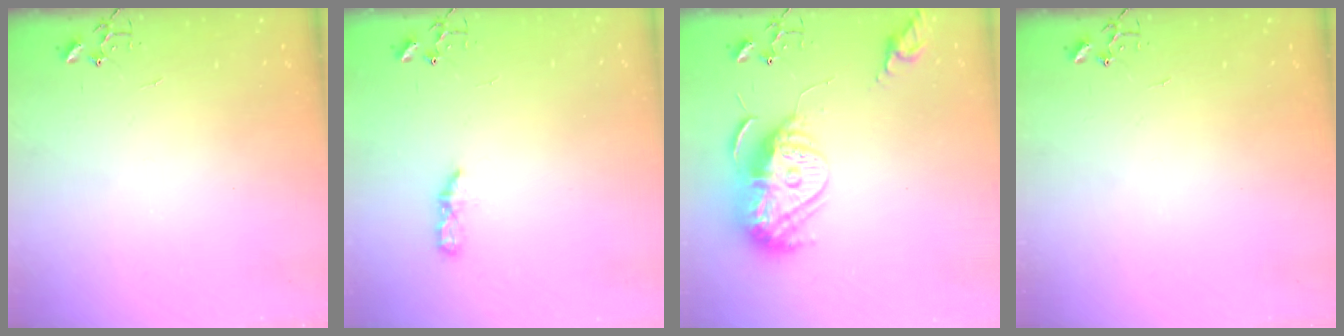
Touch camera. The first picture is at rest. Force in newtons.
{"total": 6.0, "press": 6.0, "slide": 0.7}
{"total": 14.3, "press": 14.2, "slide": 2.0}
{"total": 0.0}